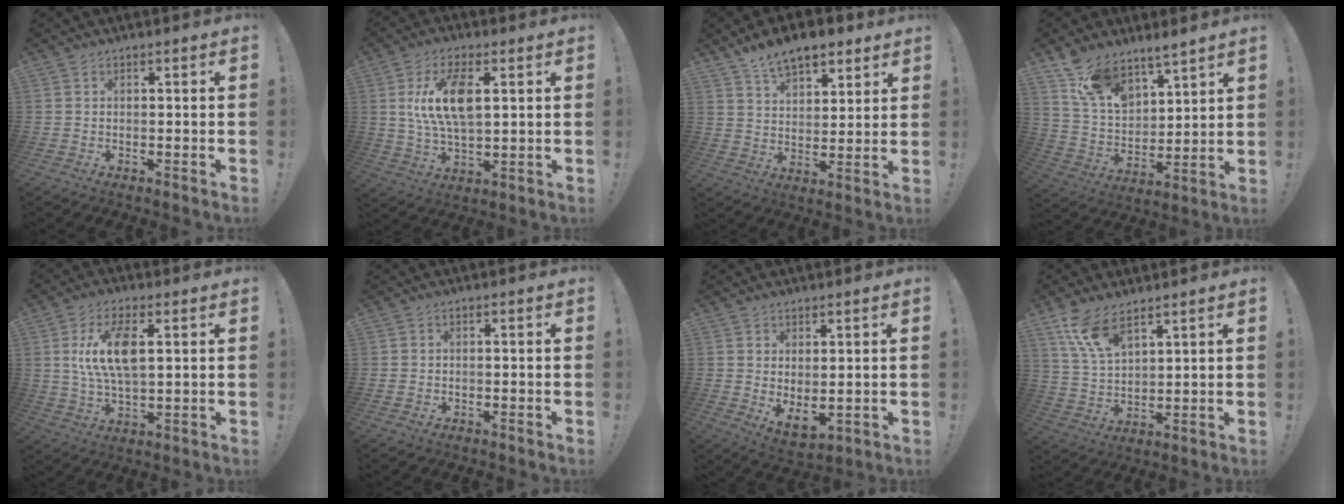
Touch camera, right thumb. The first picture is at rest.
{"total": 13.3, "force": [3.2, 6.7, 11.1], "torque": [-0.206, -0.007, 0.051]}
{"total": 10.4, "force": [7.8, 5.1, 4.6], "torque": [-0.080, -0.043, 0.148]}
{"total": 11.6, "force": [10.1, 4.6, 3.5], "torque": [-0.090, -0.070, 0.194]}
{"total": 12.5, "force": [2.9, 6.0, 10.5], "torque": [-0.196, -0.010, 0.045]}
{"total": 0.7, "force": [-0.4, 0.5, -0.1], "torque": [0.003, 0.002, -0.007]}
{"total": 4.7, "force": [2.2, 2.2, 3.5], "torque": [-0.042, -0.026, 0.045]}
{"total": 10.4, "force": [7.4, 4.2, 6.1], "torque": [-0.128, -0.030, 0.142]}